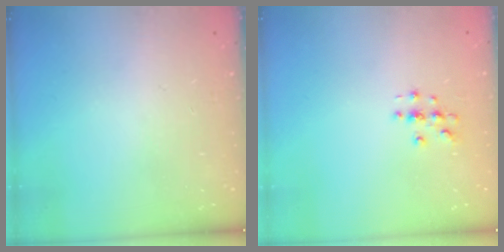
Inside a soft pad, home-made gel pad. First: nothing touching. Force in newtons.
{"total": 2.7, "press": 2.7, "slide": 0.3}